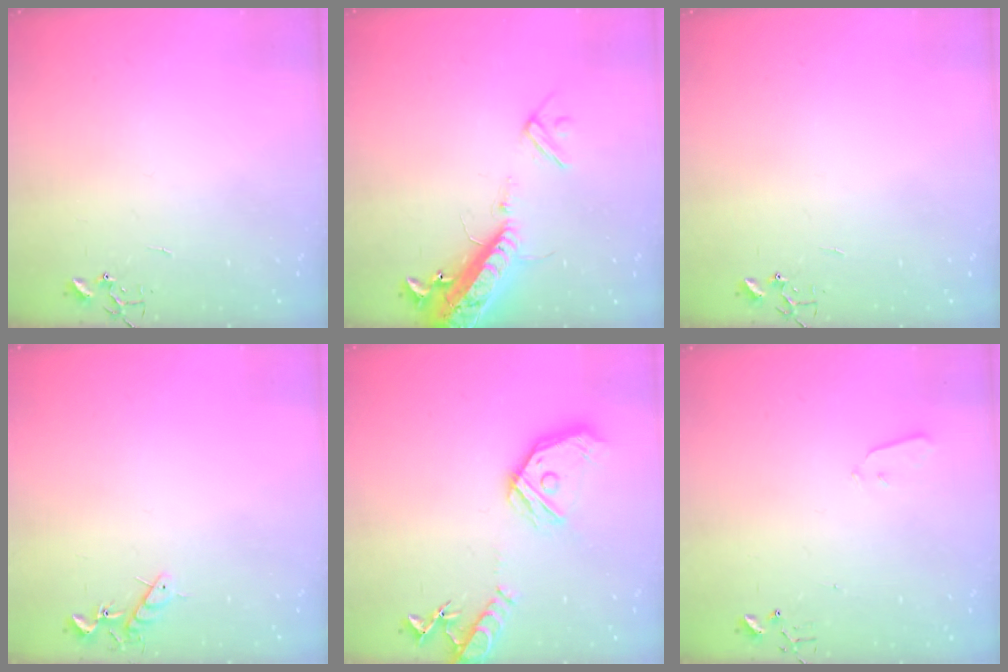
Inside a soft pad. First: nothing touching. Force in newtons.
{"total": 16.4, "press": 16.1, "slide": 3.1}
{"total": 0.0}
{"total": 7.0, "press": 6.9, "slide": 0.9}
{"total": 17.1, "press": 16.9, "slide": 2.2}
{"total": 2.9, "press": 2.8, "slide": 0.8}